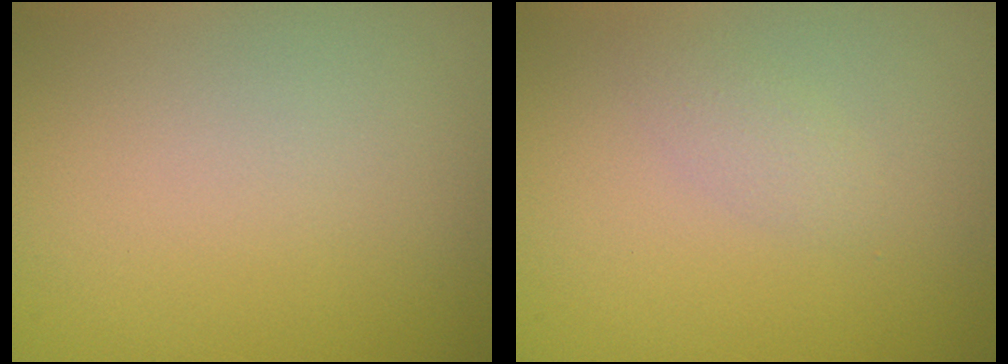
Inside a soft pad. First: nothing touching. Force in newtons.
{"total": 1.2, "press": 1.2, "slide": 0.1}